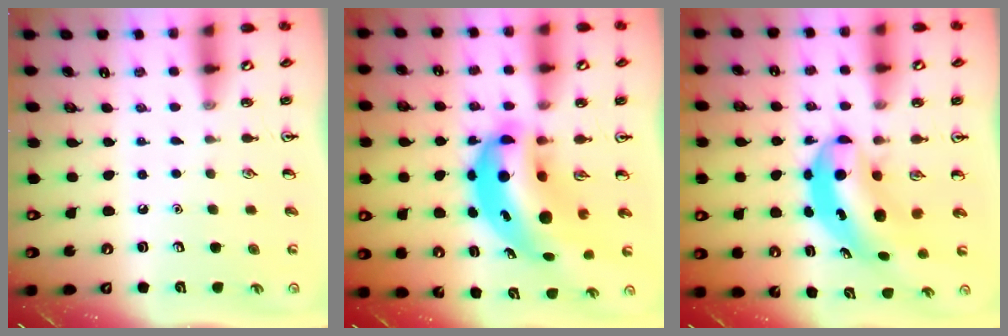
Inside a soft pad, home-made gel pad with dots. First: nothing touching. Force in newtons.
{"total": 13.4, "press": 12.9, "slide": 3.9}
{"total": 7.0, "press": 6.7, "slide": 1.8}